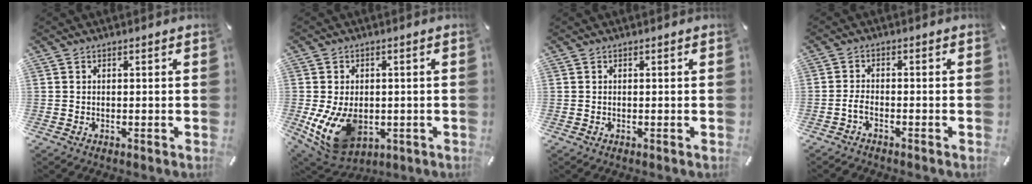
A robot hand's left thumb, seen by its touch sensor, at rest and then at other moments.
{"total": 12.5, "force": [-2.5, 9.0, 8.3], "torque": [-0.161, -0.003, -0.039]}
{"total": 0.0}
{"total": 2.3, "force": [-1.7, 0.8, 1.4], "torque": [-0.032, 0.005, -0.034]}